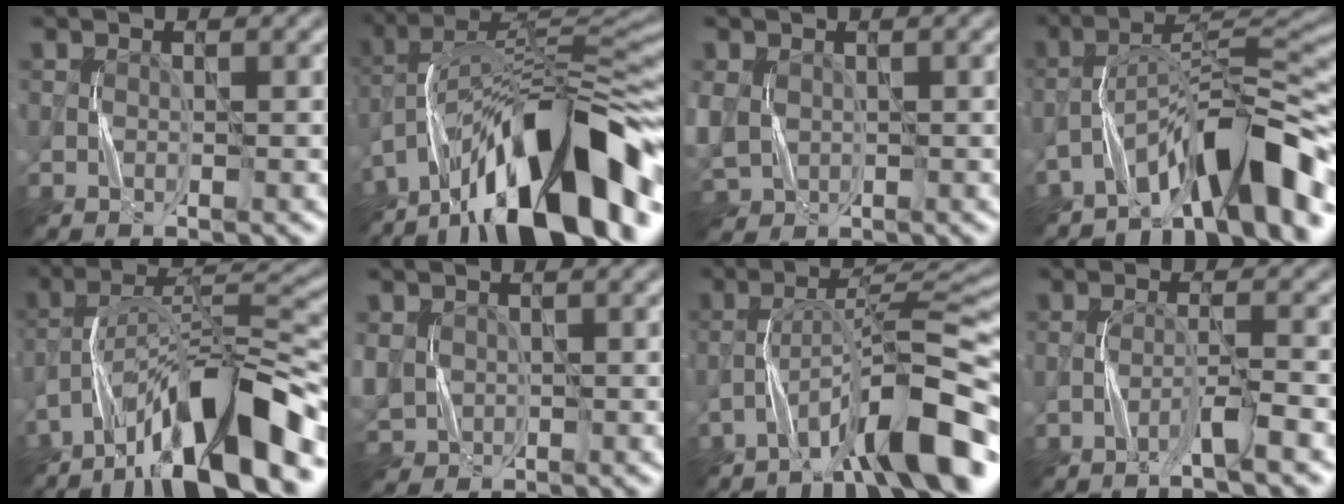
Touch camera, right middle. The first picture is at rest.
{"total": 15.4, "force": [-8.5, 5.2, 11.8], "torque": [-0.194, 0.032, -0.150]}
{"total": 3.6, "force": [0.1, 3.0, 1.9], "torque": [-0.057, -0.003, 0.000]}
{"total": 9.6, "force": [-6.3, 2.0, 6.9], "torque": [-0.097, 0.020, -0.110]}
{"total": 12.7, "force": [-8.0, 3.0, 9.4], "torque": [-0.146, 0.030, -0.136]}
{"total": 2.7, "force": [0.4, 2.5, 0.9], "torque": [-0.029, -0.002, 0.009]}
{"total": 8.9, "force": [-5.7, 1.2, 6.7], "torque": [-0.098, 0.024, -0.094]}
{"total": 2.4, "force": [-1.6, -0.1, 1.8], "torque": [-0.027, 0.010, -0.041]}